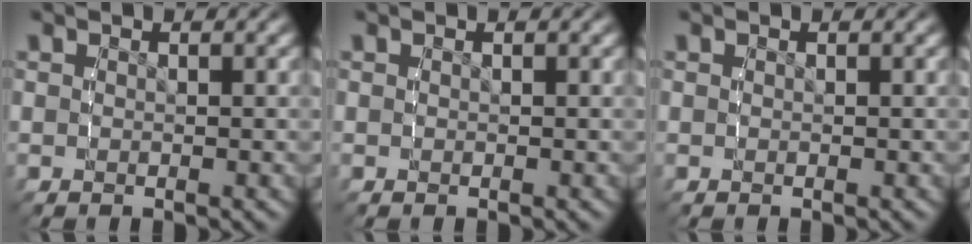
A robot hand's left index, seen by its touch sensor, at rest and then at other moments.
{"total": 0.0}
{"total": 0.0}